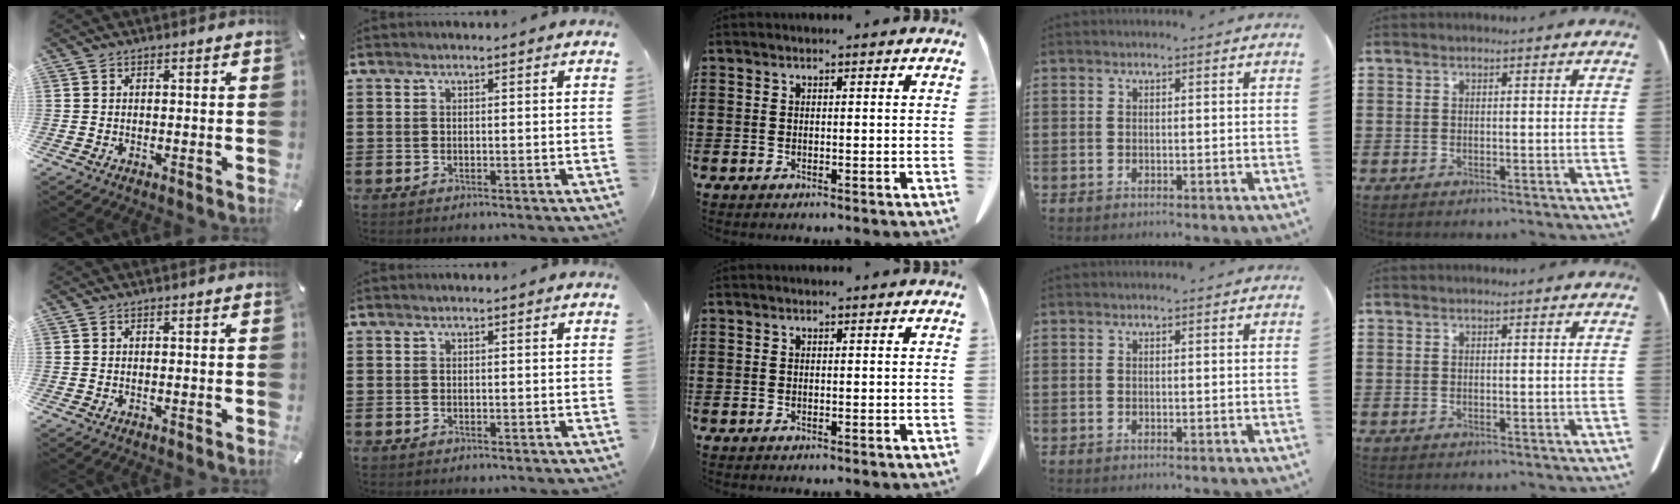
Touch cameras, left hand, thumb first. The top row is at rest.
{}